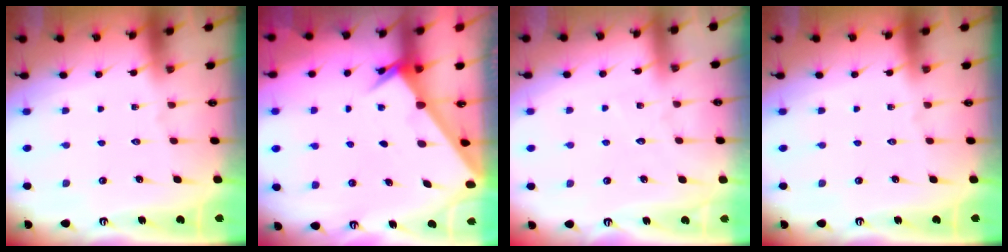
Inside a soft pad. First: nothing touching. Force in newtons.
{"total": 2.4, "press": 2.4, "slide": 0.3}
{"total": 2.6, "press": 2.6, "slide": 0.3}
{"total": 0.0}